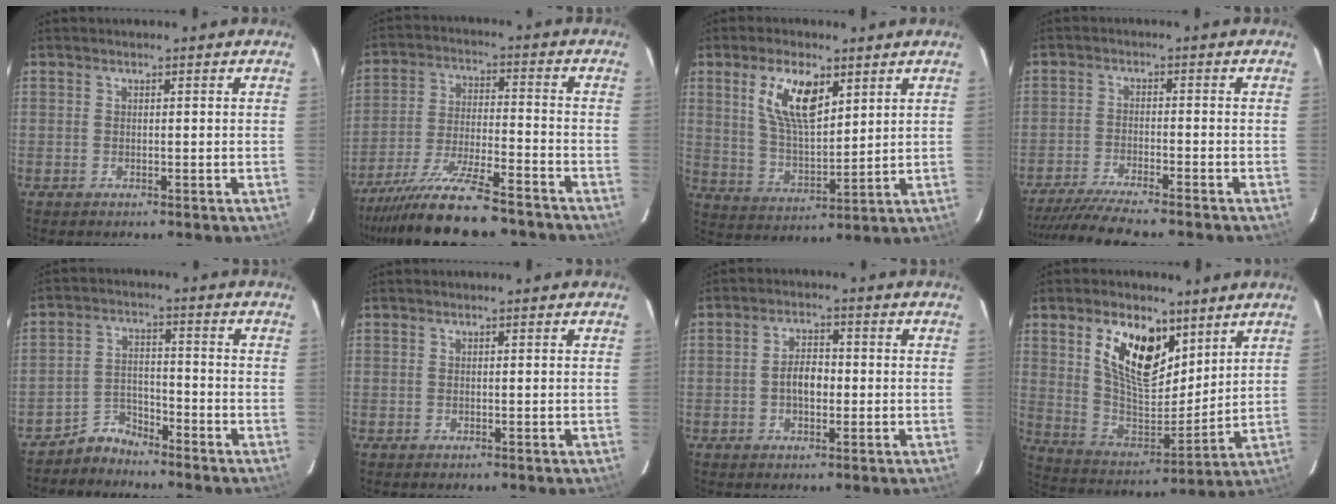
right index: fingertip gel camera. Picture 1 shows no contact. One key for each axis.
{"total": 18.7, "fx": -15.7, "fy": 3.0, "fz": 9.6, "tx": -0.197, "ty": -0.040, "tz": -0.257}
{"total": 11.3, "fx": 5.3, "fy": 4.9, "fz": 8.7, "tx": -0.159, "ty": 0.007, "tz": 0.109}
{"total": 10.5, "fx": -9.4, "fy": 0.3, "fz": 4.7, "tx": -0.111, "ty": -0.014, "tz": -0.159}
{"total": 5.0, "fx": -4.5, "fy": 2.0, "fz": -0.1, "tx": 0.002, "ty": 0.025, "tz": -0.085}
{"total": 0.0}
{"total": 4.4, "fx": -0.7, "fy": 2.5, "fz": 3.6, "tx": -0.065, "ty": 0.009, "tz": -0.010}
{"total": 15.7, "fx": 8.0, "fy": 8.0, "fz": 10.9, "tx": -0.197, "ty": 0.000, "tz": 0.155}